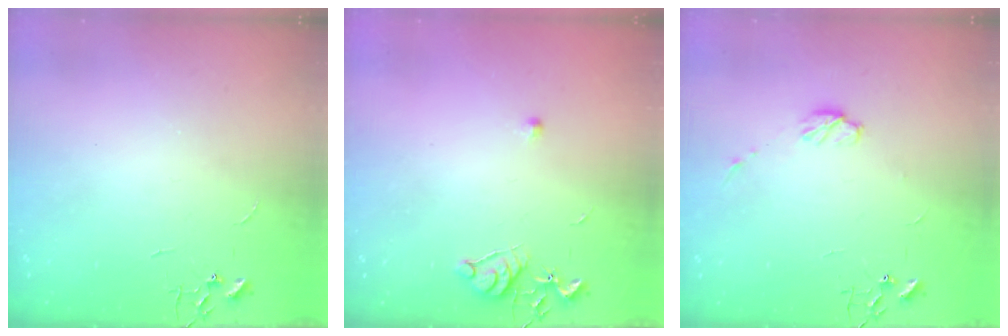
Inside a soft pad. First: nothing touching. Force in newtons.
{"total": 6.2, "press": 6.2, "slide": 0.8}
{"total": 5.7, "press": 5.6, "slide": 1.2}